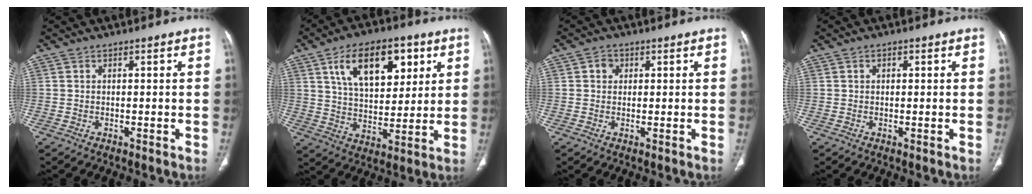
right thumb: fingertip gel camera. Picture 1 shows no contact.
{"total": 16.5, "force": [7.1, 9.1, 11.8], "torque": [-0.147, -0.022, 0.125]}
{"total": 2.1, "force": [0.6, 1.9, 0.7], "torque": [-0.001, 0.001, 0.005]}
{"total": 0.8, "force": [0.3, 0.6, 0.4], "torque": [-0.002, 0.001, 0.003]}